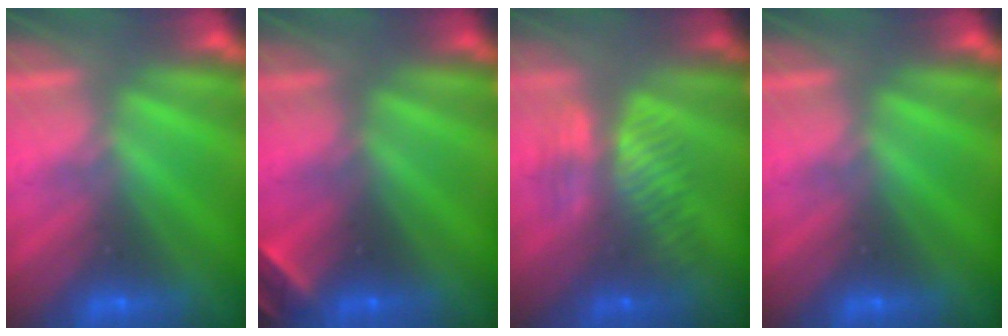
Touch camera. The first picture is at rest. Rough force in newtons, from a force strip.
{"total": 2.0}
{"total": 8.1}
{"total": 0.0}